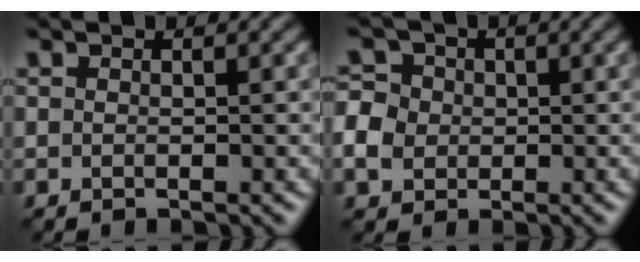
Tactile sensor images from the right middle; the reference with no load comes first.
{"total": 4.4, "force": [-0.3, 4.0, 1.9], "torque": [-0.037, 0.014, -0.016]}